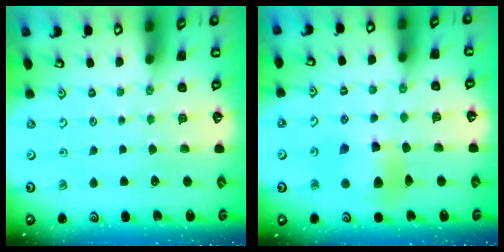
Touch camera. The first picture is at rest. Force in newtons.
{"total": 10.0, "press": 9.9, "slide": 1.4}